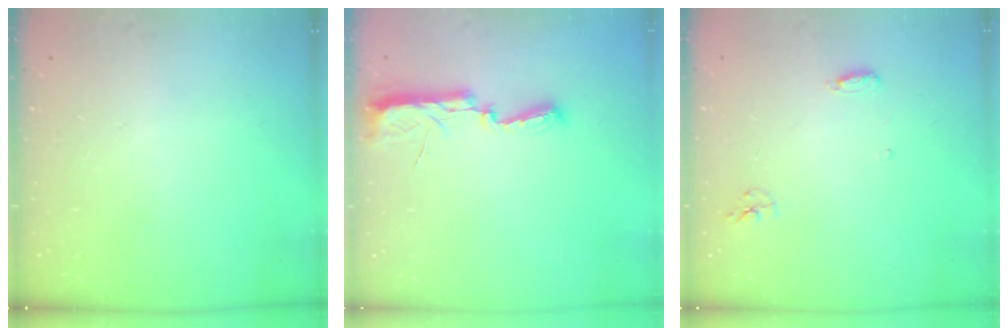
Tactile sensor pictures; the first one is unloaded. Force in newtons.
{"total": 10.3, "press": 8.9, "slide": 5.2}
{"total": 5.4, "press": 5.3, "slide": 1.1}